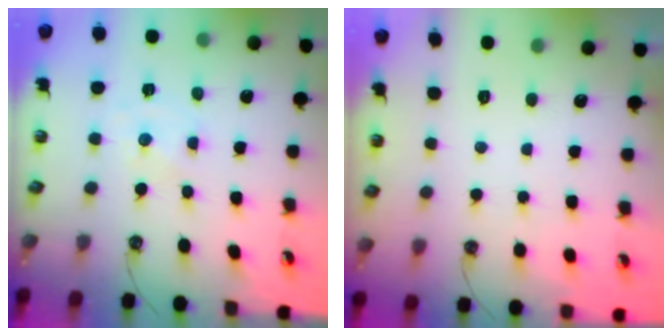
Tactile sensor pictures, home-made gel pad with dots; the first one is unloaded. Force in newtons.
{"total": 0.0}